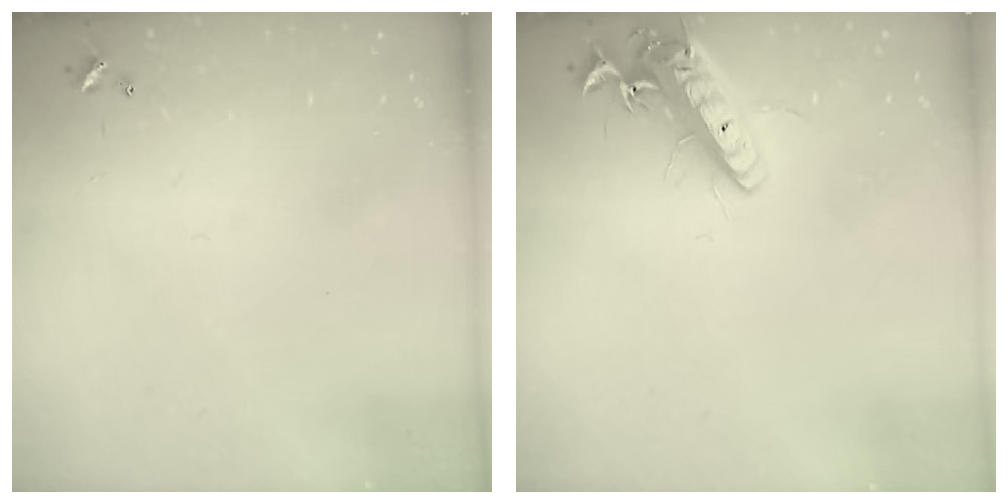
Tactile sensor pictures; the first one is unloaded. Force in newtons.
{"total": 14.7, "press": 14.4, "slide": 2.8}